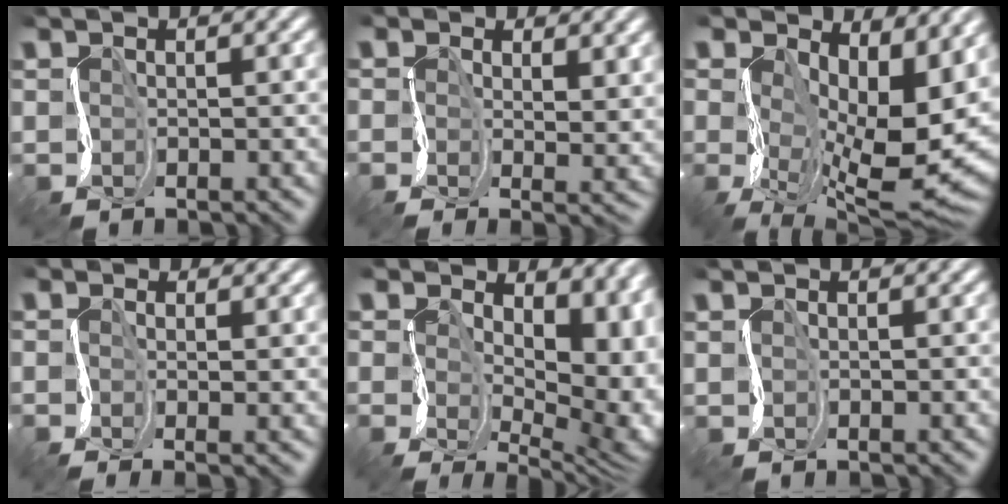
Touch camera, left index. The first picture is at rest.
{"total": 0.8, "force": [0.5, -0.6, -0.2], "torque": [0.007, -0.014, 0.004]}
{"total": 10.7, "force": [0.6, 5.3, 9.3], "torque": [-0.140, -0.038, 0.014]}
{"total": 2.1, "force": [-0.7, -1.5, -1.3], "torque": [0.024, -0.007, -0.022]}
{"total": 6.8, "force": [0.7, 4.0, 5.5], "torque": [-0.059, -0.027, 0.008]}
{"total": 0.0}